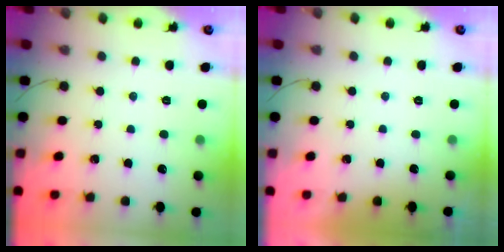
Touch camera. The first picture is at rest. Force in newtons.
{"total": 0.0}